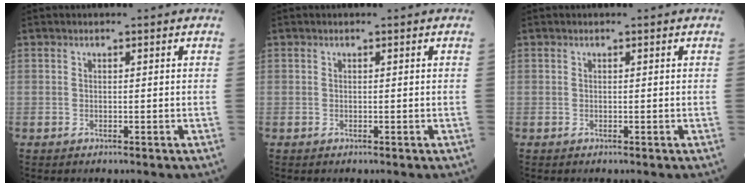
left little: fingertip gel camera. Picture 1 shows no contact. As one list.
[{"total": 0.0}, {"total": 0.0}]